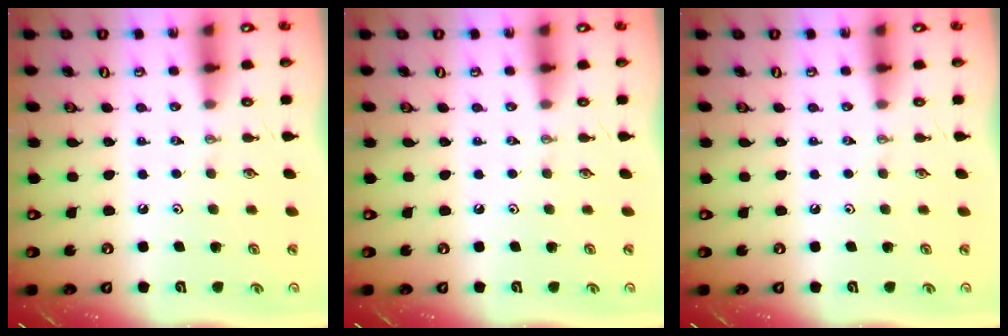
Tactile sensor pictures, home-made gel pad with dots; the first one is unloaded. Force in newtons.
{"total": 0.0}
{"total": 0.0}